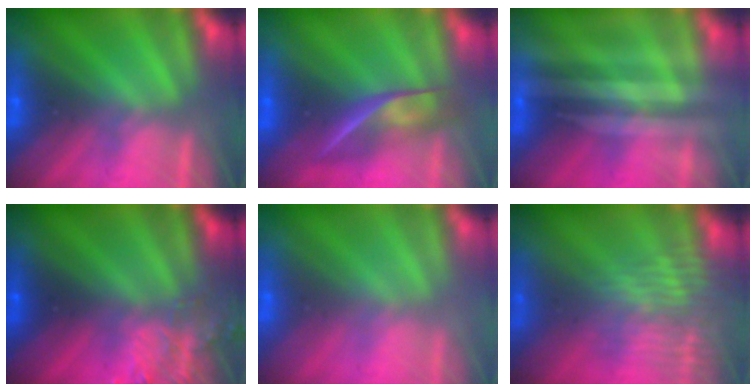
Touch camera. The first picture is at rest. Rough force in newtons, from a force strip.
{"total": 2.5}
{"total": 2.0}
{"total": 3.2}
{"total": 2.8}
{"total": 3.9}